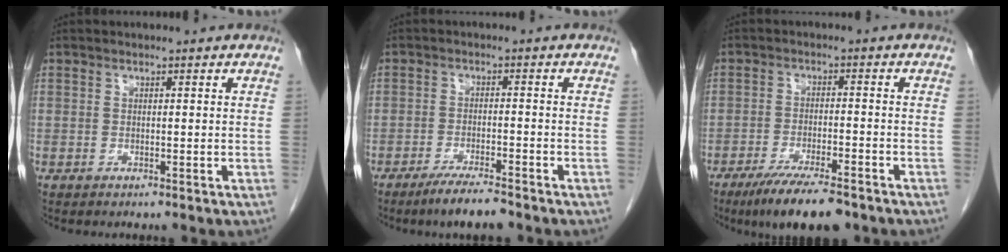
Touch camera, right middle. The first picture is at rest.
{"total": 5.6, "force": [-4.5, 0.3, 3.3], "torque": [-0.061, -0.014, -0.078]}
{"total": 10.1, "force": [-7.7, 1.6, 6.3], "torque": [-0.104, -0.022, -0.124]}